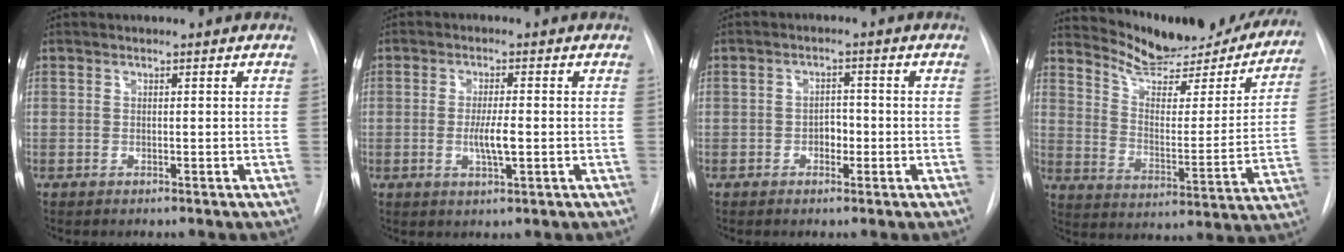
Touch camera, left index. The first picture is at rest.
{"total": 4.0, "force": [-0.8, 0.5, 3.9], "torque": [-0.073, -0.007, -0.013]}
{"total": 2.4, "force": [-1.0, 1.5, 1.6], "torque": [-0.017, 0.006, -0.015]}
{"total": 22.4, "force": [20.5, 5.3, 7.2], "torque": [-0.093, -0.050, 0.271]}